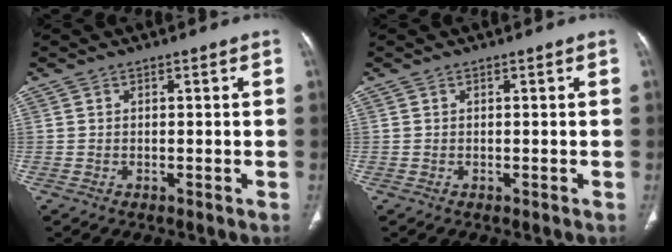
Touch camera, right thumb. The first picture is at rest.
{"total": 0.0}